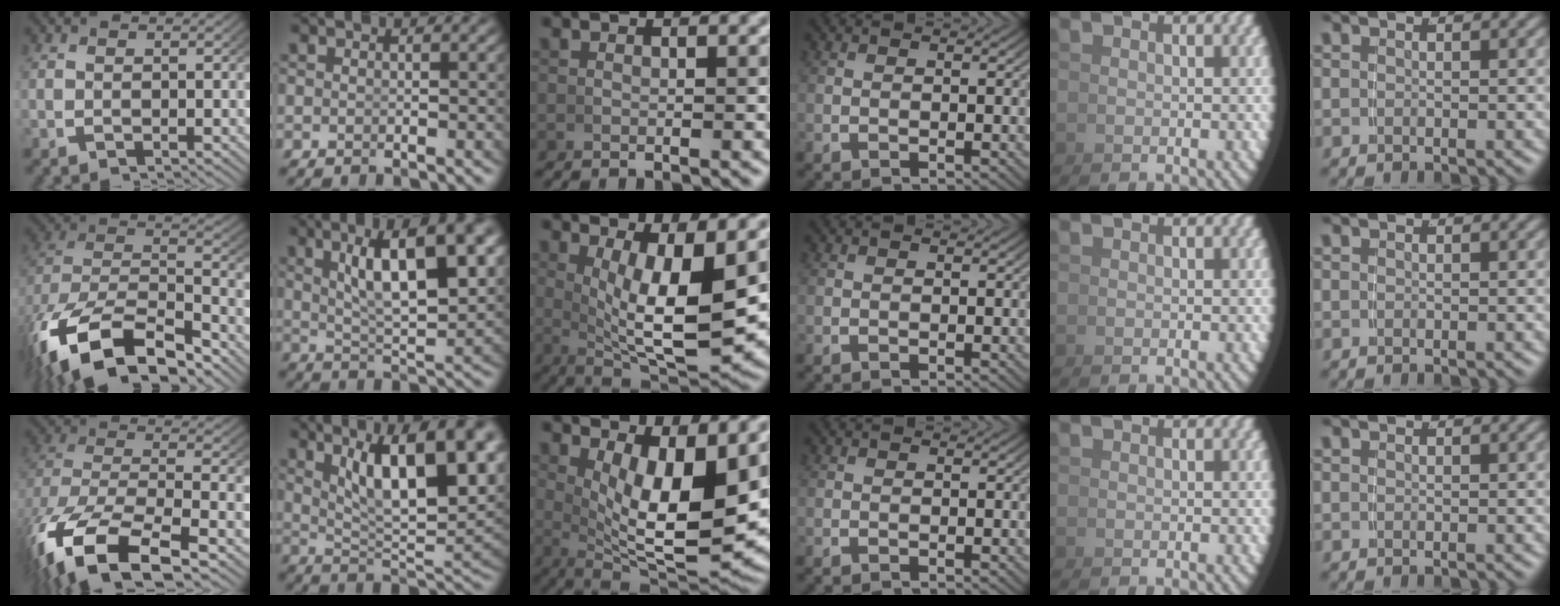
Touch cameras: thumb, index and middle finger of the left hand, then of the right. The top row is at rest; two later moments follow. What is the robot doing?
{"motion": "lift_and_place", "object": "cup"}